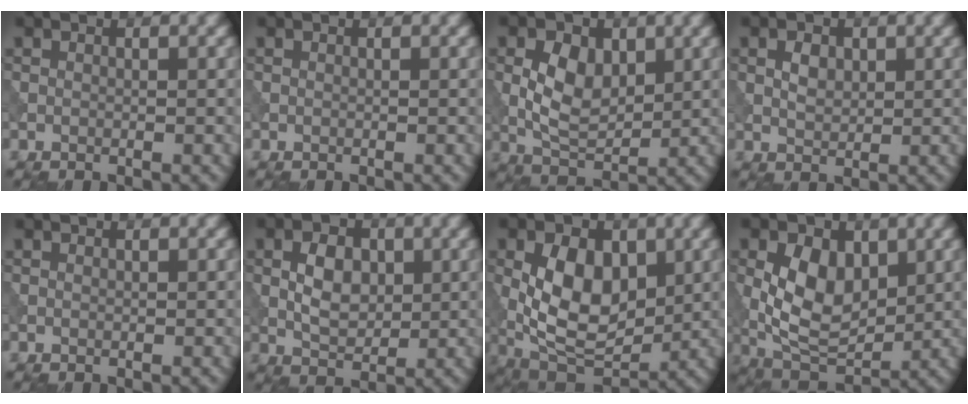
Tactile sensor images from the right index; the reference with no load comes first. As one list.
[{"total": 0.0}, {"total": 4.9, "force": [0.7, 3.2, 3.7], "torque": [-0.076, -0.002, 0.012]}, {"total": 1.8, "force": [0.5, 1.2, 1.3], "torque": [-0.023, 0.000, 0.008]}, {"total": 0.0}, {"total": 3.9, "force": [0.5, 2.5, 2.9], "torque": [-0.053, 0.001, 0.006]}, {"total": 8.9, "force": [0.8, 5.4, 6.9], "torque": [-0.134, -0.004, 0.010]}, {"total": 7.2, "force": [1.0, 4.5, 5.6], "torque": [-0.108, -0.004, 0.015]}]